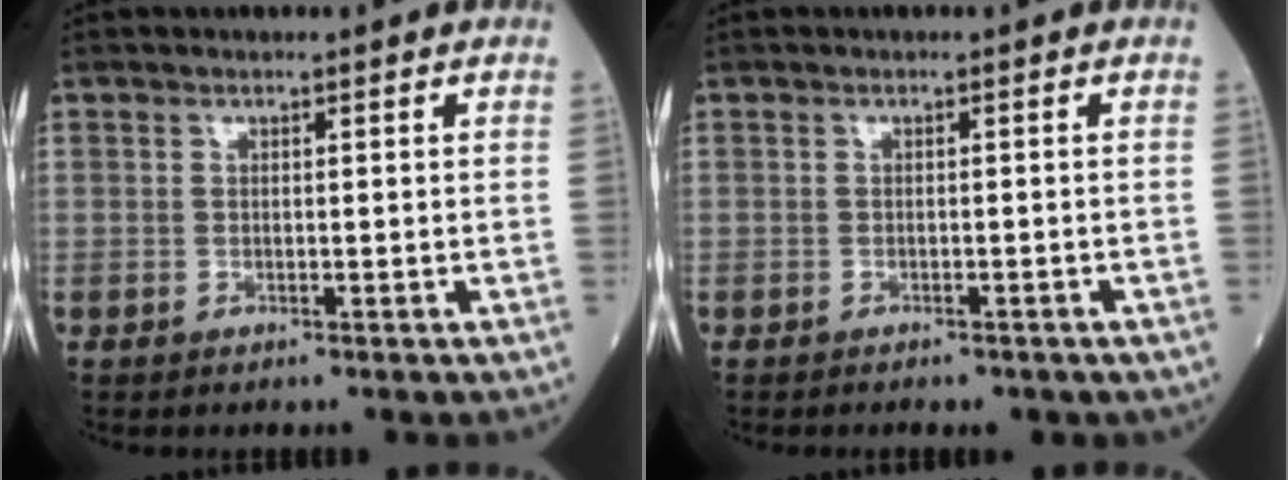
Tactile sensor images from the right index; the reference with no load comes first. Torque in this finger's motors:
{"motor_torque": [1.06, -1.08, 0.12, 0.04]}